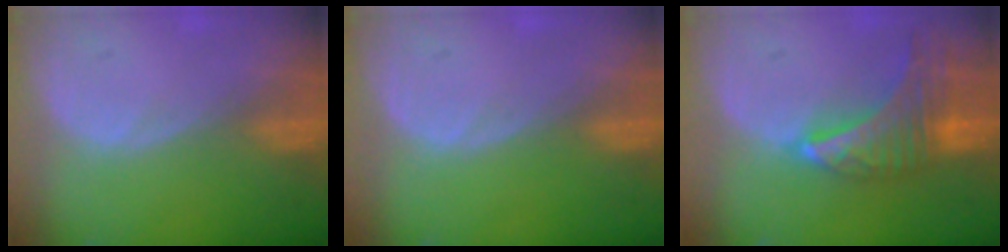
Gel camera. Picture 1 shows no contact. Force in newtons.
{"total": 0.0}
{"total": 9.2, "press": 8.1, "slide": 4.3}